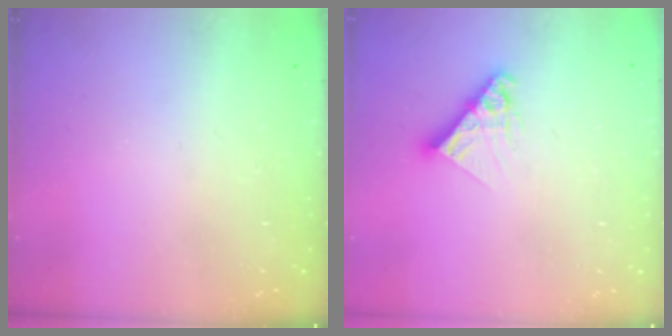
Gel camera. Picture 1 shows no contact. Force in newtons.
{"total": 9.0, "press": 9.0, "slide": 0.9}